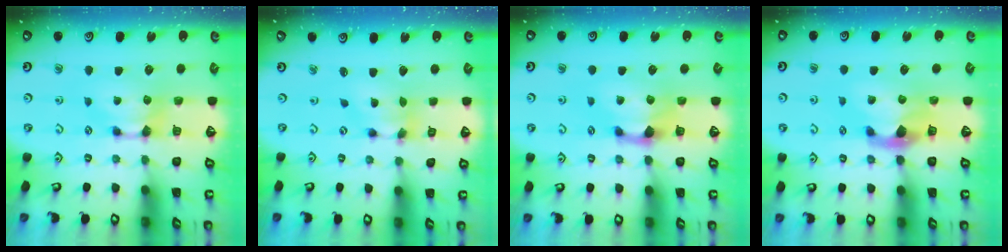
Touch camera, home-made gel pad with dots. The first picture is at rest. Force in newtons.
{"total": 4.9, "press": 4.5, "slide": 1.9}
{"total": 1.6, "press": 1.0, "slide": 1.3}
{"total": 2.8, "press": 2.5, "slide": 1.3}